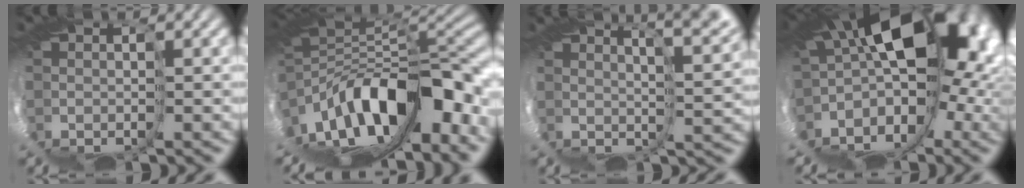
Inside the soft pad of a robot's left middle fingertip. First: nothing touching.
{"total": 6.8, "force": [-1.9, 1.6, 6.3], "torque": [-0.116, 0.021, -0.039]}
{"total": 7.2, "force": [6.4, -0.6, 3.4], "torque": [-0.045, 0.031, 0.094]}
{"total": 8.3, "force": [-0.1, 3.5, 7.5], "torque": [-0.103, -0.013, 0.011]}